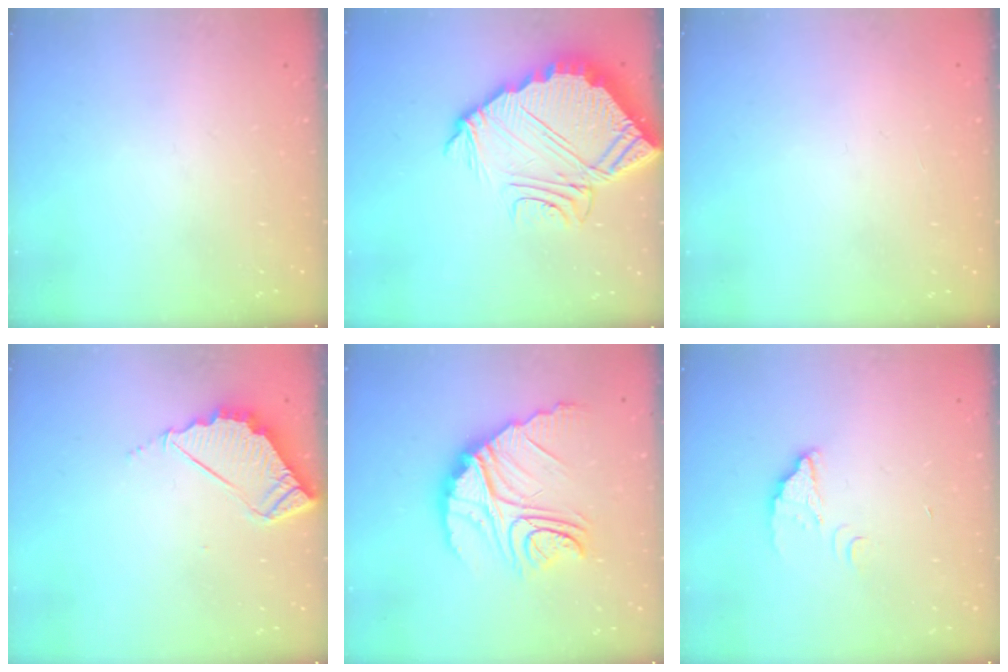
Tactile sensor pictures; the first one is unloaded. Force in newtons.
{"total": 11.4, "press": 11.4, "slide": 0.9}
{"total": 2.2, "press": 2.2, "slide": 0.1}
{"total": 6.0, "press": 6.0, "slide": 0.3}
{"total": 17.2, "press": 17.1, "slide": 1.5}
{"total": 2.9, "press": 2.9, "slide": 0.2}